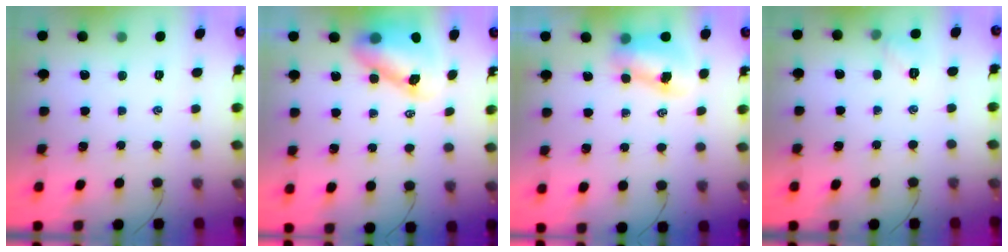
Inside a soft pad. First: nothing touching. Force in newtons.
{"total": 8.6, "press": 8.4, "slide": 1.9}
{"total": 7.6, "press": 7.5, "slide": 1.1}
{"total": 5.5, "press": 5.2, "slide": 1.7}